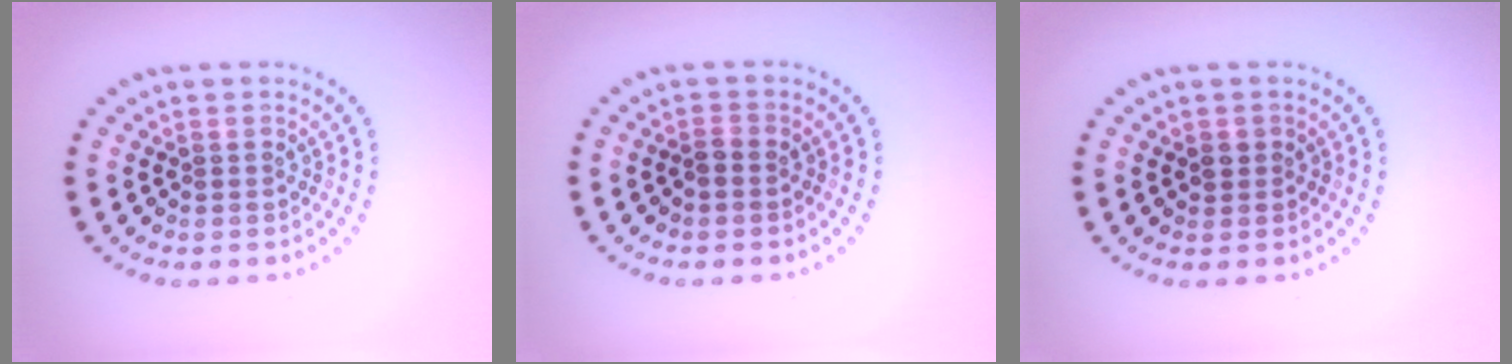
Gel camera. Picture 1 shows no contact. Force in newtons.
{"total": 0.8, "press": 0.7, "slide": 0.4}
{"total": 1.0, "press": 0.8, "slide": 0.5}